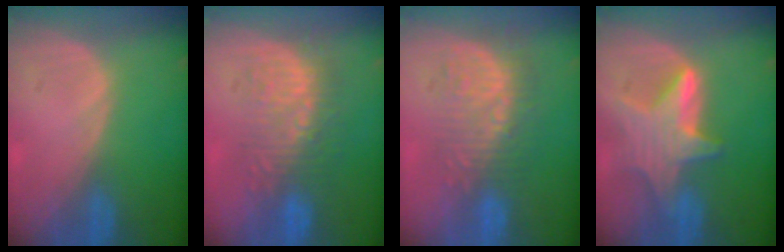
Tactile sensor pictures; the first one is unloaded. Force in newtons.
{"total": 9.0, "press": 8.6, "slide": 2.5}
{"total": 9.0, "press": 8.4, "slide": 3.3}
{"total": 7.7, "press": 7.7, "slide": 0.4}